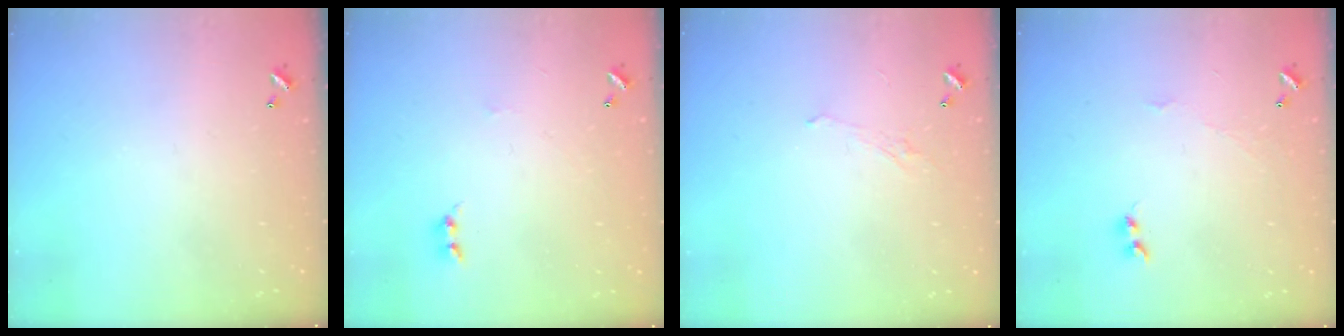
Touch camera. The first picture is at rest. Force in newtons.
{"total": 1.2, "press": 1.1, "slide": 0.5}
{"total": 0.9, "press": 0.7, "slide": 0.6}
{"total": 2.9, "press": 2.8, "slide": 0.5}